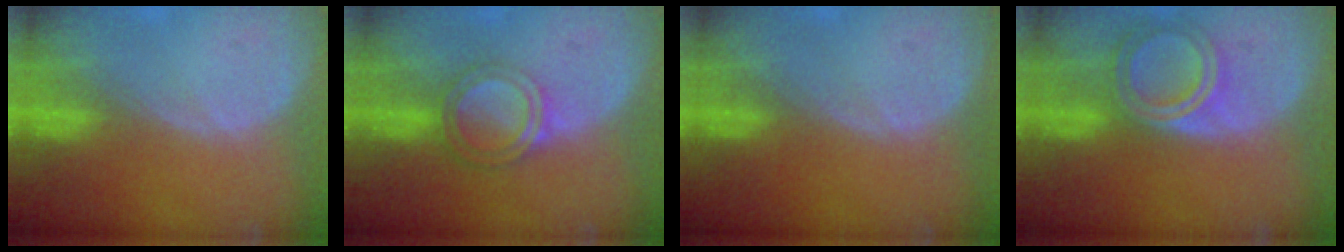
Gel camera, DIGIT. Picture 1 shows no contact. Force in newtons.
{"total": 5.2, "press": 4.7, "slide": 2.2}
{"total": 0.0}
{"total": 6.4, "press": 5.7, "slide": 2.8}